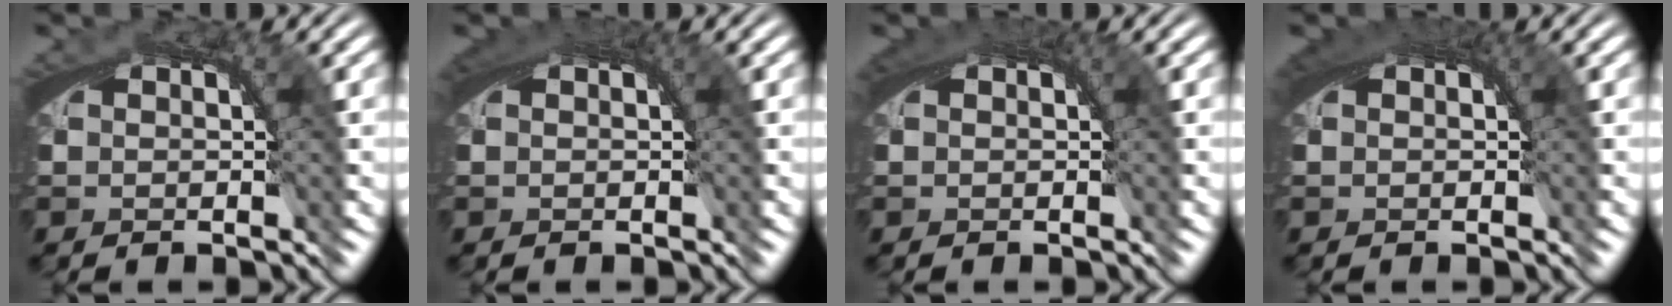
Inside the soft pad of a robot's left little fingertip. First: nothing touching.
{"total": 0.8, "force": [0.2, 0.5, 0.6], "torque": [-0.010, -0.005, 0.005]}
{"total": 0.9, "force": [0.2, 0.6, 0.6], "torque": [-0.011, -0.006, 0.006]}
{"total": 1.4, "force": [0.3, 0.9, 1.0], "torque": [-0.017, -0.006, 0.007]}